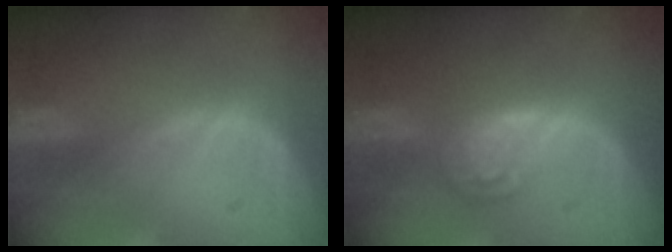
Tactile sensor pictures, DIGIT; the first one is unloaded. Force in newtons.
{"total": 5.5, "press": 4.8, "slide": 2.6}